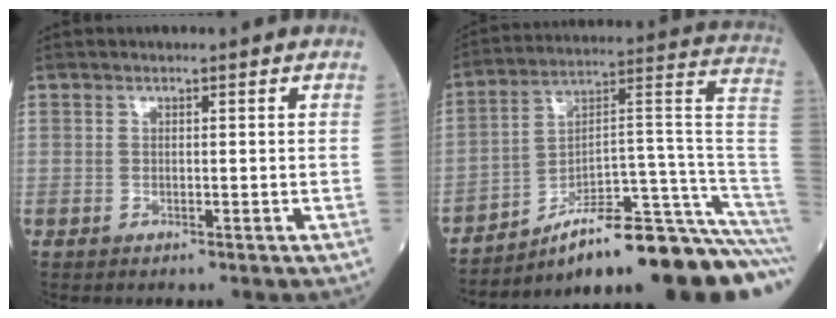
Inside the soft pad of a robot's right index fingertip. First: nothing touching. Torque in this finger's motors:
{"motor_torque": [0.16, -1.12, 0.59, 0.00]}